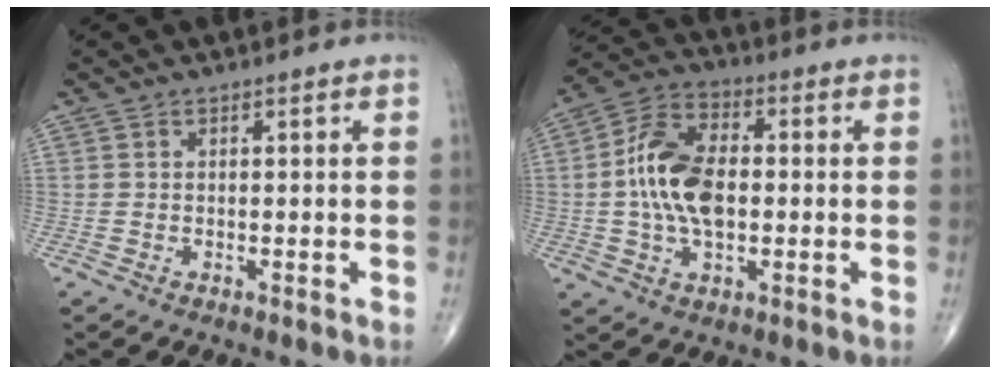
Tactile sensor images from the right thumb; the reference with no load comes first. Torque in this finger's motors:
{"motor_torque": [1.51, 1.82, 1.38, -0.02, 0.14]}